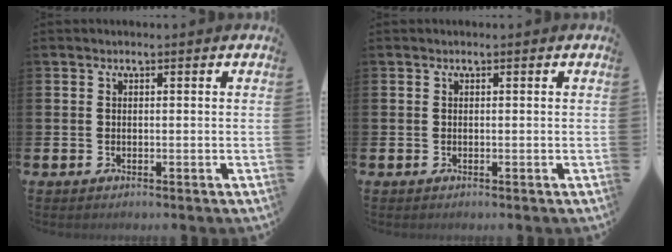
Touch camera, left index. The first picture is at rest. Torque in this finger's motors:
{"motor_torque": [0.00, 0.00, 0.00, 0.00]}